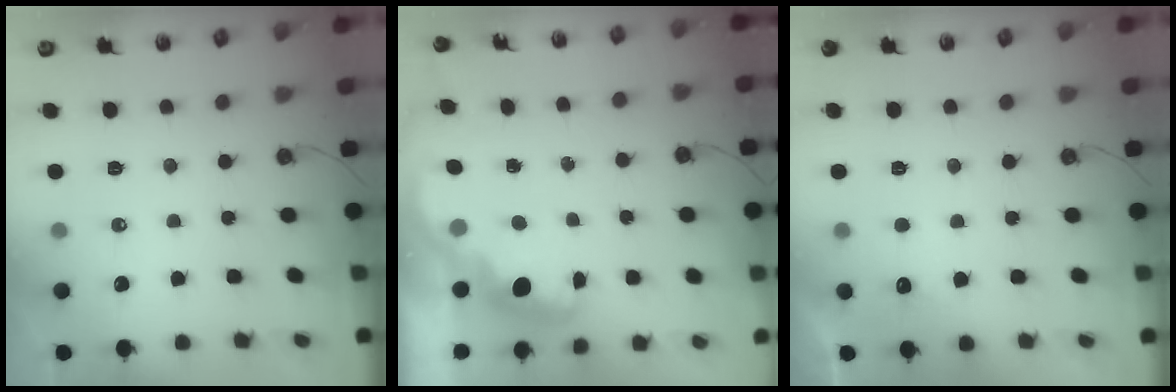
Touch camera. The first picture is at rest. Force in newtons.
{"total": 2.8, "press": 2.7, "slide": 0.8}
{"total": 5.0, "press": 4.8, "slide": 1.2}